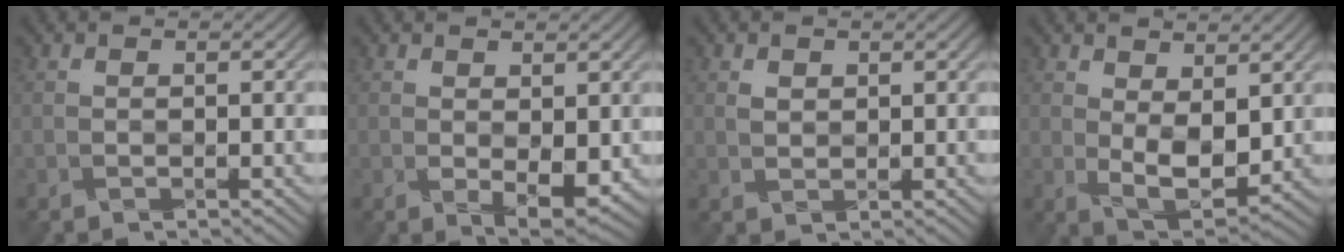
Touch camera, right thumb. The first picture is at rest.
{"total": 2.4, "force": [0.4, 1.0, 2.2], "torque": [-0.044, -0.014, 0.019]}
{"total": 1.0, "force": [0.8, 0.6, -0.2], "torque": [0.000, -0.007, 0.024]}
{"total": 5.4, "force": [1.5, 2.9, 4.4], "torque": [-0.090, -0.013, 0.037]}